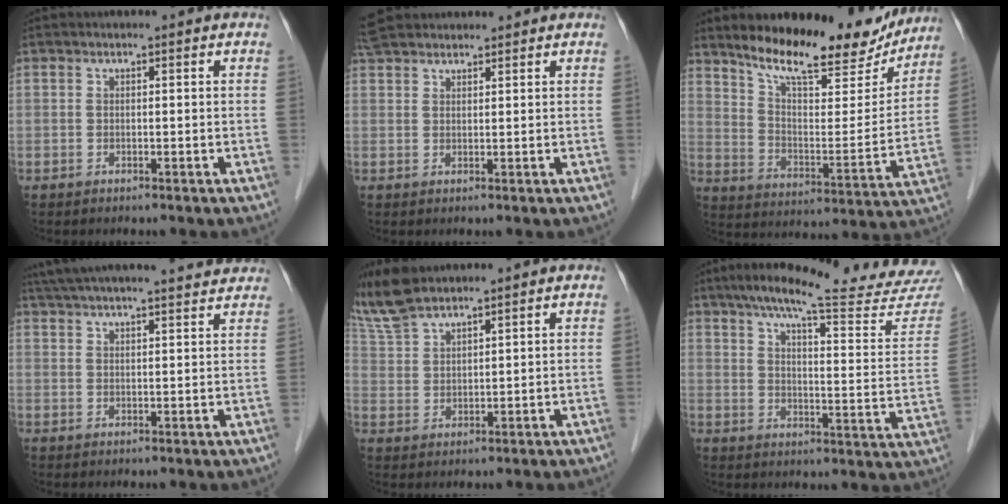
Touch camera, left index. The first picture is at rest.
{"total": 5.8, "force": [5.2, 2.0, 1.7], "torque": [-0.029, 0.036, 0.096]}
{"total": 19.8, "force": [16.5, 5.2, 9.6], "torque": [-0.145, -0.016, 0.246]}
{"total": 20.3, "force": [18.6, 1.6, 8.0], "torque": [-0.136, 0.028, 0.257]}
{"total": 9.0, "force": [8.1, 1.7, 3.6], "torque": [-0.094, 0.014, 0.174]}
{"total": 25.7, "force": [22.4, 0.4, 12.7], "torque": [-0.183, -0.062, 0.282]}